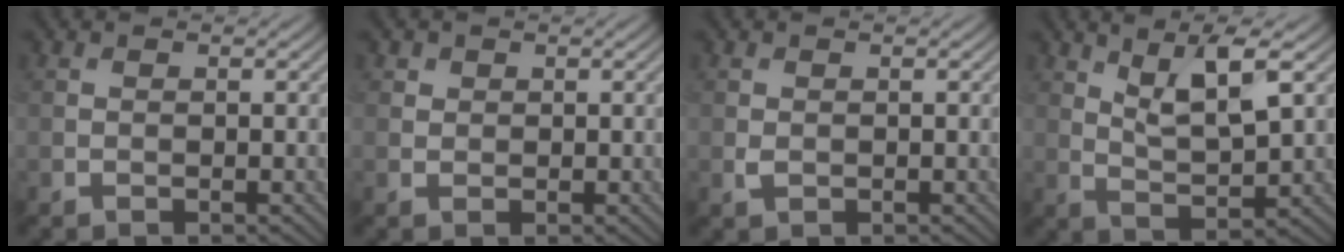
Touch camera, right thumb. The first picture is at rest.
{"total": 1.4, "force": [0.7, 1.1, 0.3], "torque": [-0.001, -0.002, 0.009]}
{"total": 0.8, "force": [0.0, 0.6, 0.5], "torque": [-0.013, -0.003, 0.002]}
{"total": 7.1, "force": [3.6, 1.9, 5.8], "torque": [-0.107, -0.006, 0.073]}